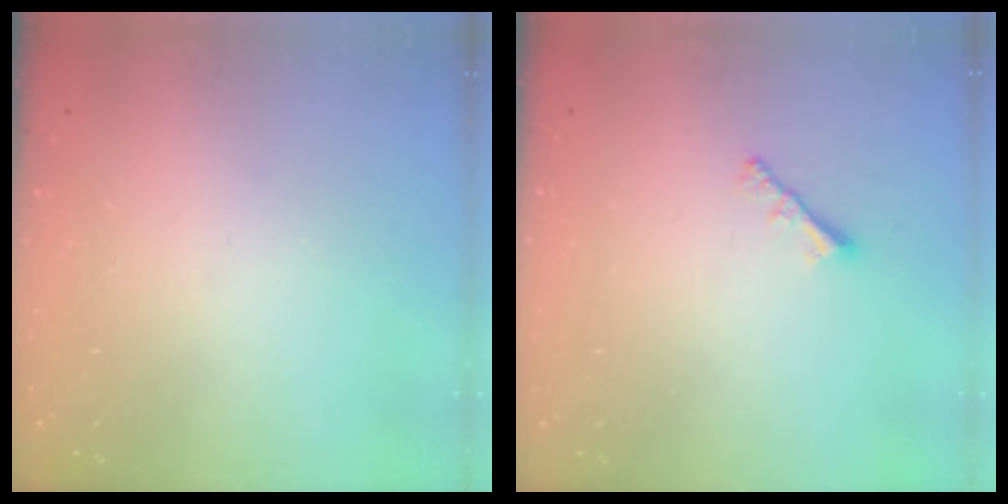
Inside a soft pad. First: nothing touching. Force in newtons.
{"total": 2.0, "press": 2.0, "slide": 0.5}